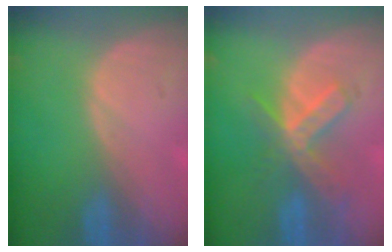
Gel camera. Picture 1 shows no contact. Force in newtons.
{"total": 6.3, "press": 5.8, "slide": 2.4}